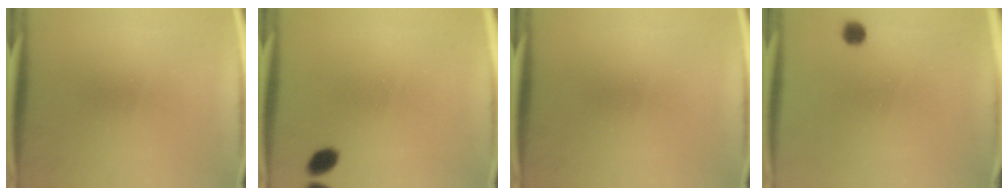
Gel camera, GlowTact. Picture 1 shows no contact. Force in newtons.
{"total": 2.7}
{"total": 0.0}
{"total": 2.6}